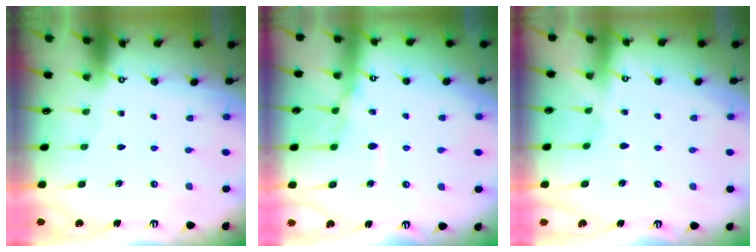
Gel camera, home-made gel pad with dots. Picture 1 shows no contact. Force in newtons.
{"total": 10.1, "press": 10.1, "slide": 0.8}
{"total": 2.5, "press": 2.5, "slide": 0.4}